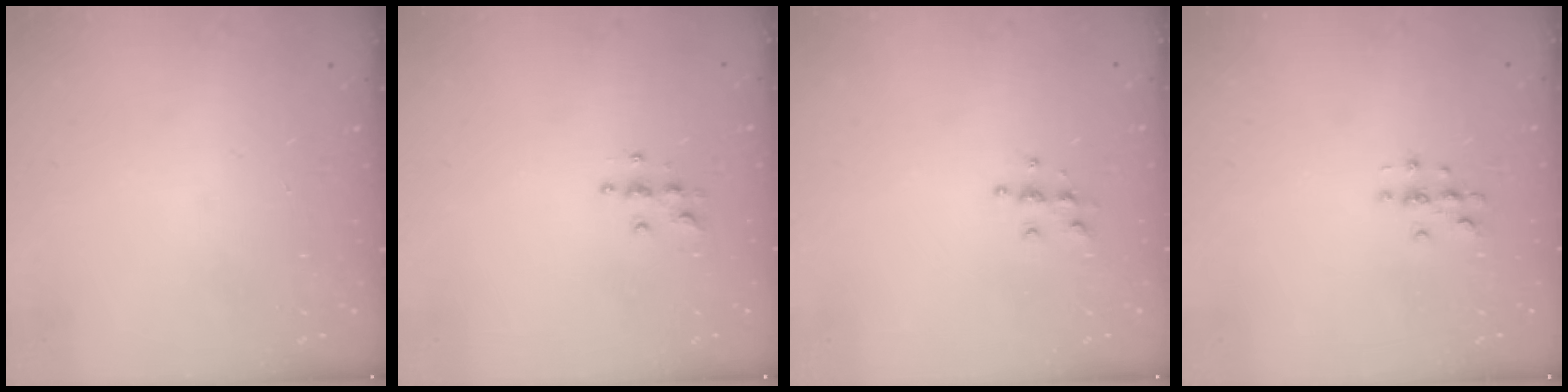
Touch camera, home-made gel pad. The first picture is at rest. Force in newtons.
{"total": 4.9, "press": 4.9, "slide": 0.2}
{"total": 5.5, "press": 5.5, "slide": 0.5}
{"total": 3.0, "press": 3.0, "slide": 0.3}